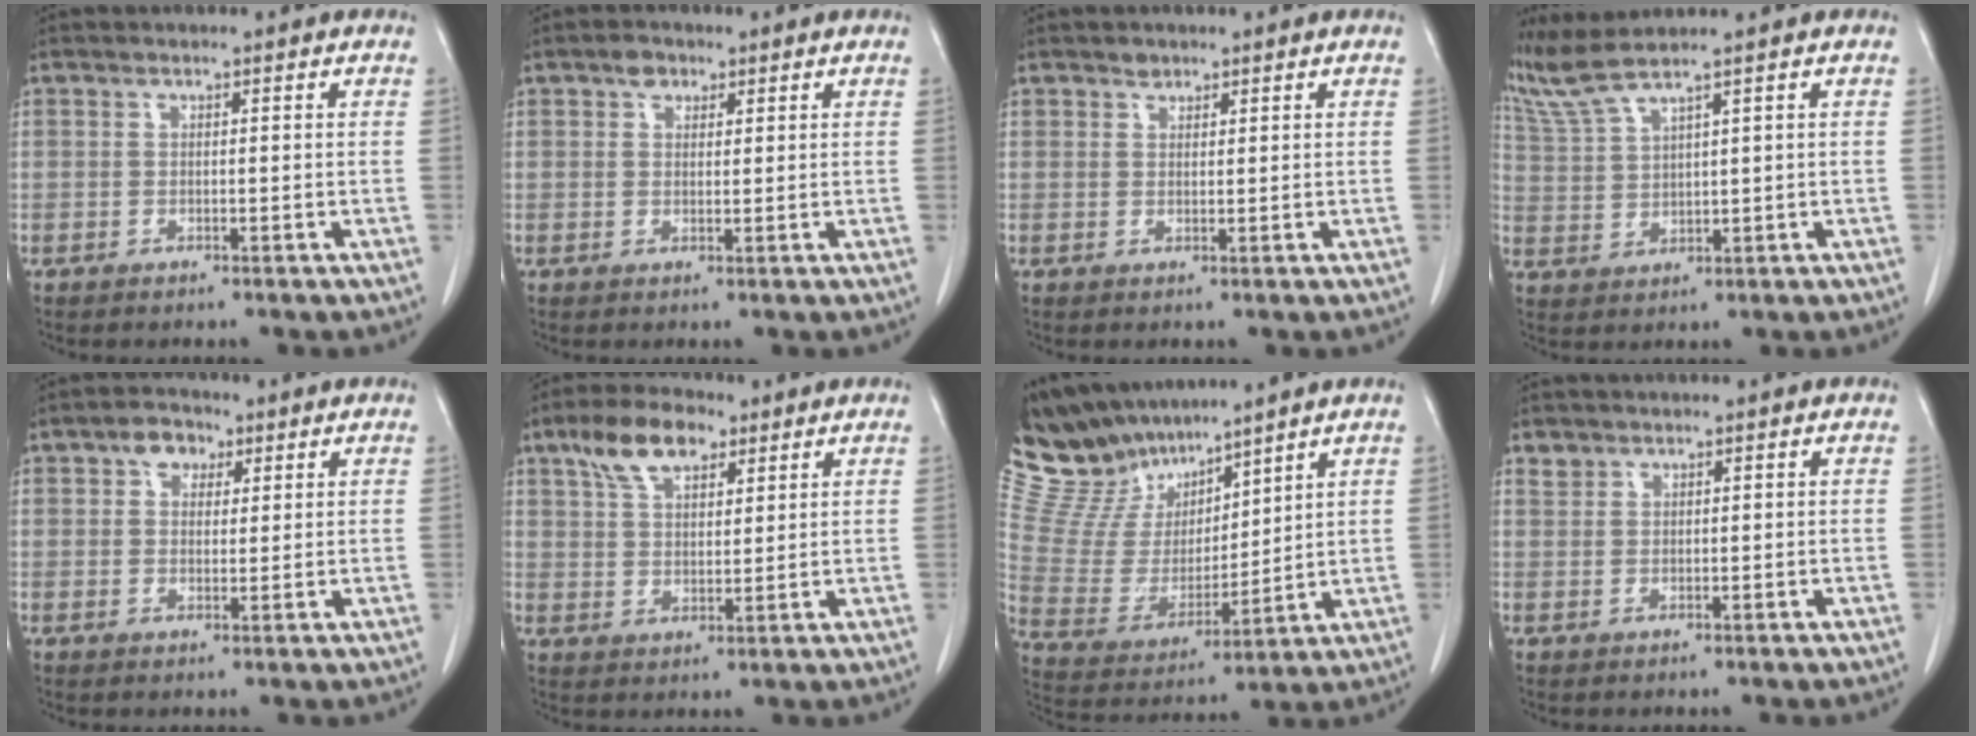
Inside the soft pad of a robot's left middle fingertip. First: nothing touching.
{"total": 2.3, "force": [1.4, 1.6, 1.0], "torque": [-0.016, 0.007, 0.021]}
{"total": 1.2, "force": [0.9, 0.8, 0.2], "torque": [0.002, -0.002, 0.014]}
{"total": 4.7, "force": [4.3, -1.2, 1.7], "torque": [-0.053, 0.001, 0.102]}
{"total": 4.0, "force": [2.0, 2.8, 2.0], "torque": [-0.034, 0.017, 0.035]}
{"total": 8.5, "force": [5.1, 3.9, 5.5], "torque": [-0.108, 0.022, 0.097]}
{"total": 13.6, "force": [12.3, 4.5, 3.4], "torque": [-0.089, 0.016, 0.252]}
{"total": 1.4, "force": [1.2, 0.7, 0.0], "torque": [0.005, 0.006, 0.021]}